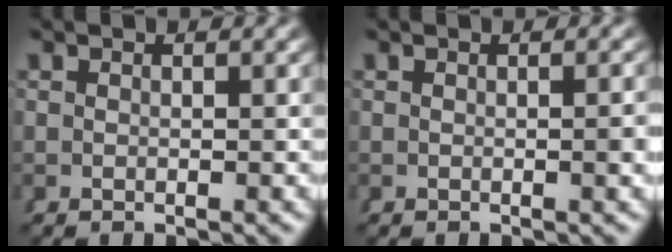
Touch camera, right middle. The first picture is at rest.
{"total": 1.0, "force": [-0.2, -0.1, 0.9], "torque": [-0.012, 0.005, -0.005]}